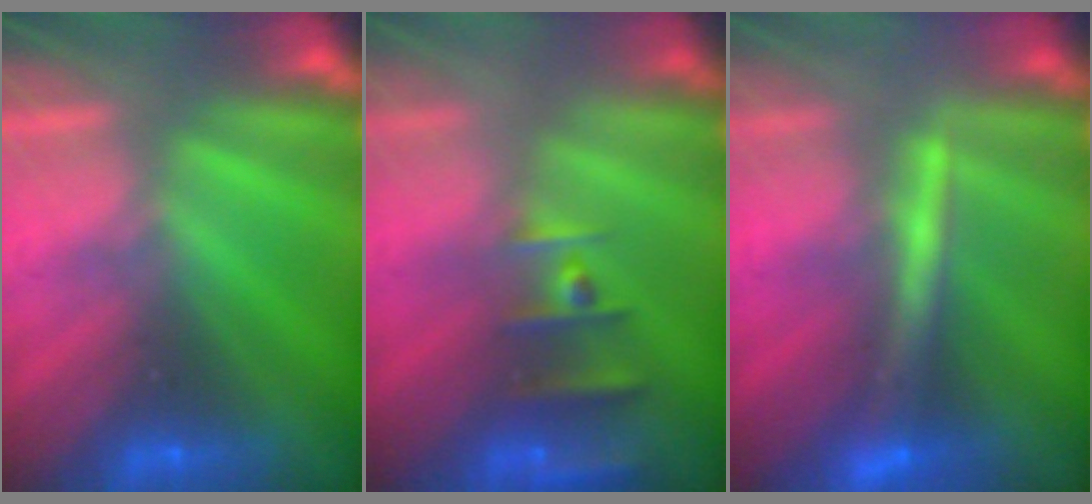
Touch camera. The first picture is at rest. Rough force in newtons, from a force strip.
{"total": 2.4}
{"total": 2.4}